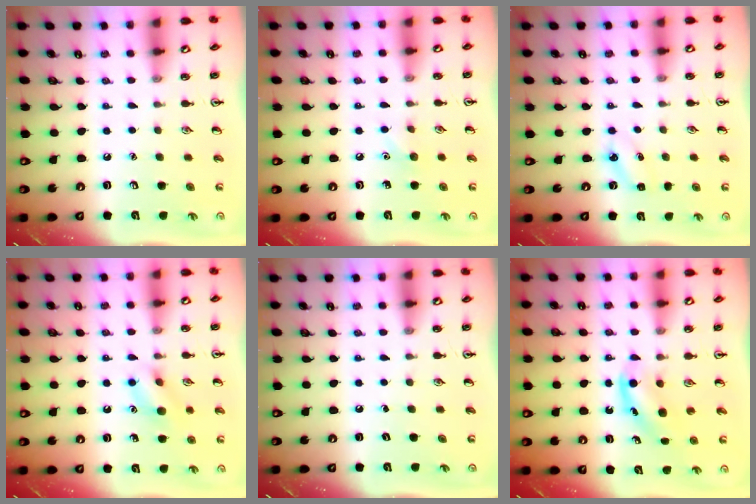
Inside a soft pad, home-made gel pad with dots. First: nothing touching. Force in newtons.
{"total": 4.8, "press": 4.5, "slide": 1.6}
{"total": 4.2, "press": 4.0, "slide": 1.2}
{"total": 9.7, "press": 9.7, "slide": 0.6}
{"total": 0.0}
{"total": 4.6, "press": 4.5, "slide": 1.0}